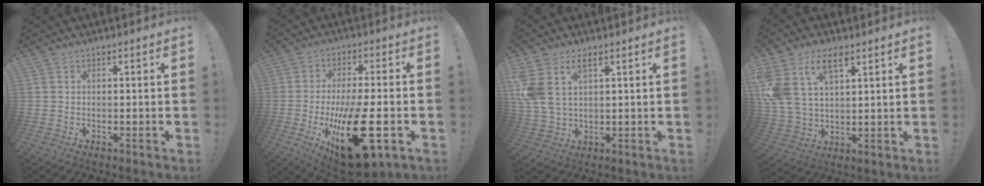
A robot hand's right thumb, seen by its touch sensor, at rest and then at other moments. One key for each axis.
{"total": 22.2, "fx": -6.6, "fy": 8.0, "fz": 19.6, "tx": -0.325, "ty": 0.018, "tz": -0.090}
{"total": 8.2, "fx": 4.3, "fy": 3.8, "fz": 5.9, "tx": -0.128, "ty": -0.017, "tz": 0.083}
{"total": 12.1, "fx": 6.6, "fy": 6.6, "fz": 7.7, "tx": -0.170, "ty": -0.019, "tz": 0.123}